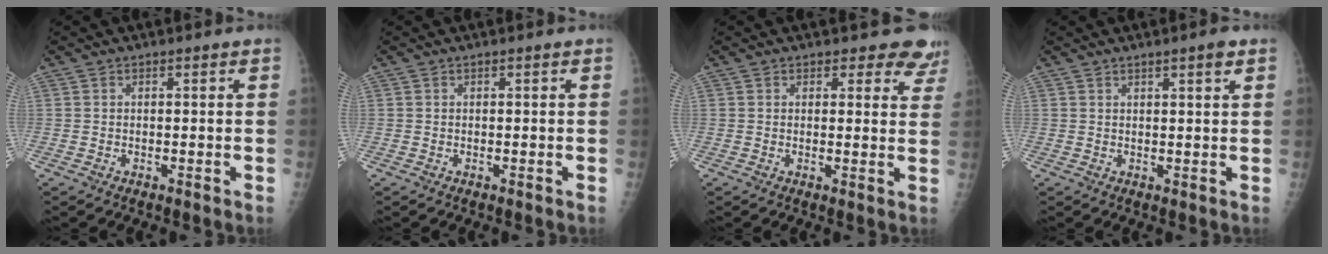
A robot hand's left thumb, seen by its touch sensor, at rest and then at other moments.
{"total": 0.0}
{"total": 6.0, "force": [5.2, 2.9, 0.7], "torque": [0.041, -0.026, 0.040]}
{"total": 2.4, "force": [1.5, 0.2, 1.8], "torque": [-0.025, -0.008, 0.022]}